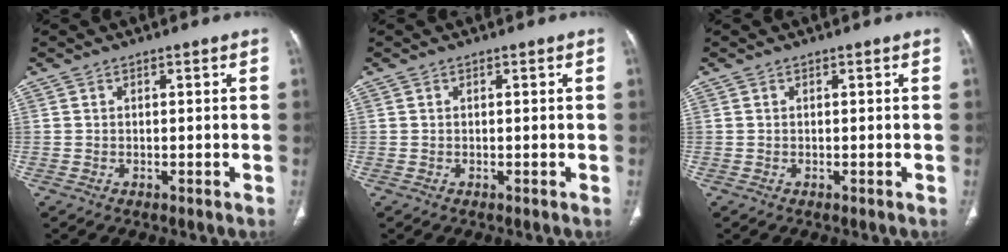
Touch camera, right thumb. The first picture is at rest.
{"total": 0.0}
{"total": 0.0}